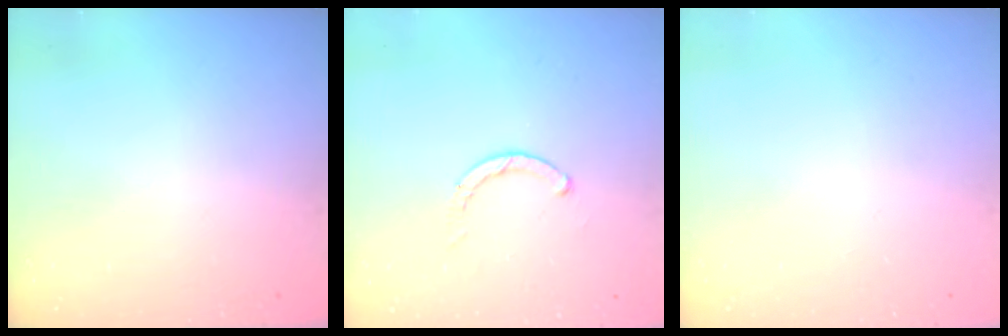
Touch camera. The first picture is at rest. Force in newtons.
{"total": 1.9, "press": 1.8, "slide": 0.3}
{"total": 0.0}